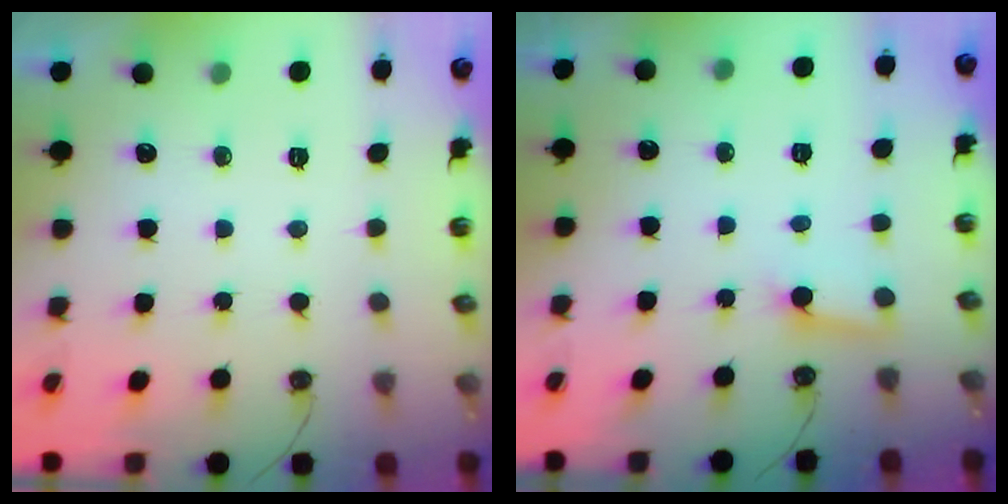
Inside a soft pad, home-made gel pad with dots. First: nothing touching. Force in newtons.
{"total": 3.0, "press": 2.9, "slide": 0.3}